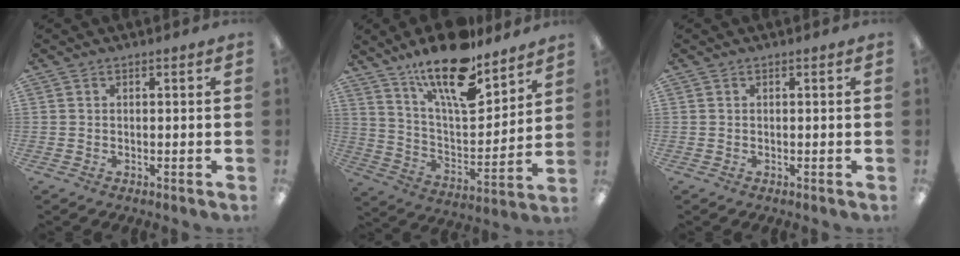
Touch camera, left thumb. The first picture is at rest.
{"total": 19.5, "force": [14.5, 6.3, 11.4], "torque": [-0.197, -0.091, 0.247]}
{"total": 0.0}